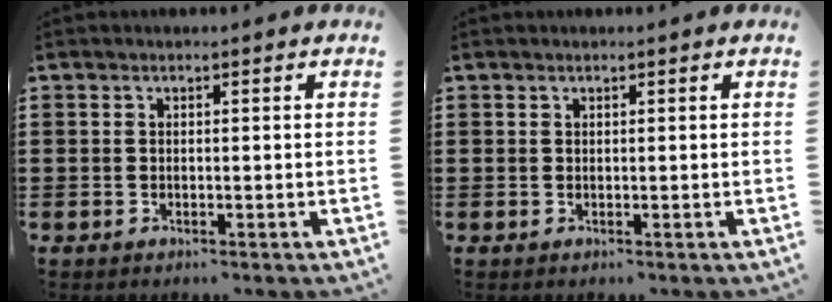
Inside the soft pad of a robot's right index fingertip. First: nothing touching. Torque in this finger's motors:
{"motor_torque": [0.44, 0.56, 0.02, 0.01]}